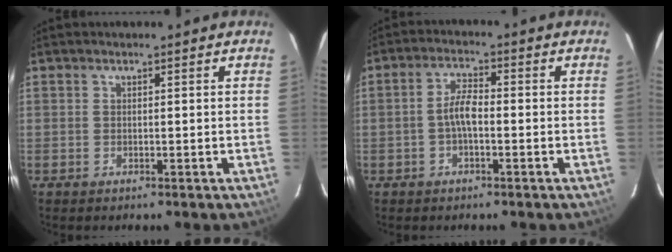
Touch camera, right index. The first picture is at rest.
{"total": 4.1, "force": [-1.1, 1.4, 3.7], "torque": [-0.075, 0.011, -0.021]}